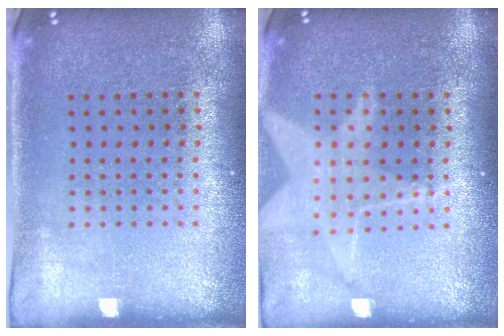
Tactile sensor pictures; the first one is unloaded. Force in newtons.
{"total": 1.7, "press": 1.4, "slide": 1.0}